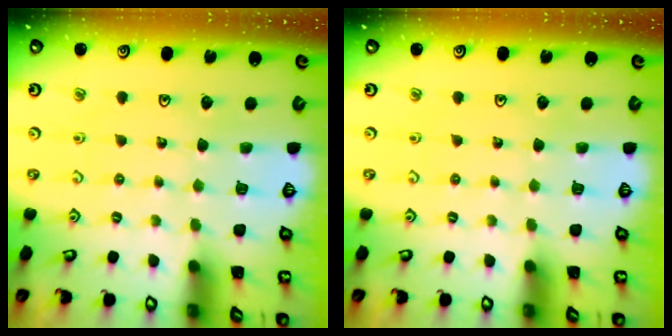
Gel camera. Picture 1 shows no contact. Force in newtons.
{"total": 0.0}